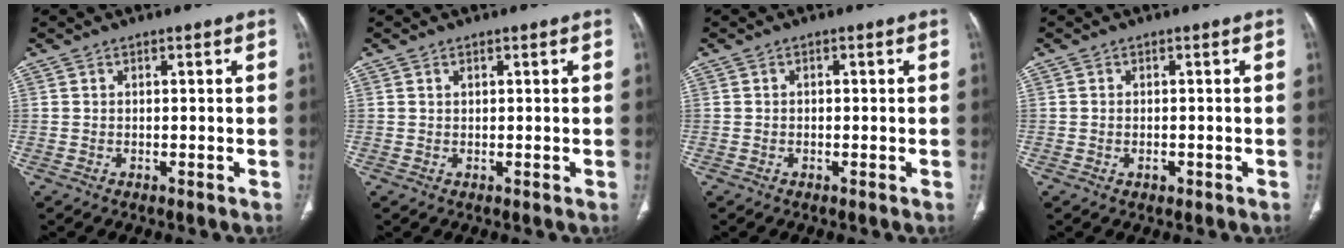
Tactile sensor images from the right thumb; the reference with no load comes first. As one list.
[{"total": 0.5, "force": [0.3, 0.3, 0.3], "torque": [-0.005, -0.001, 0.006]}, {"total": 0.6, "force": [-0.1, 0.4, 0.4], "torque": [-0.007, 0.002, -0.003]}, {"total": 1.3, "force": [-0.5, 0.9, 0.8], "torque": [-0.013, 0.005, -0.004]}]